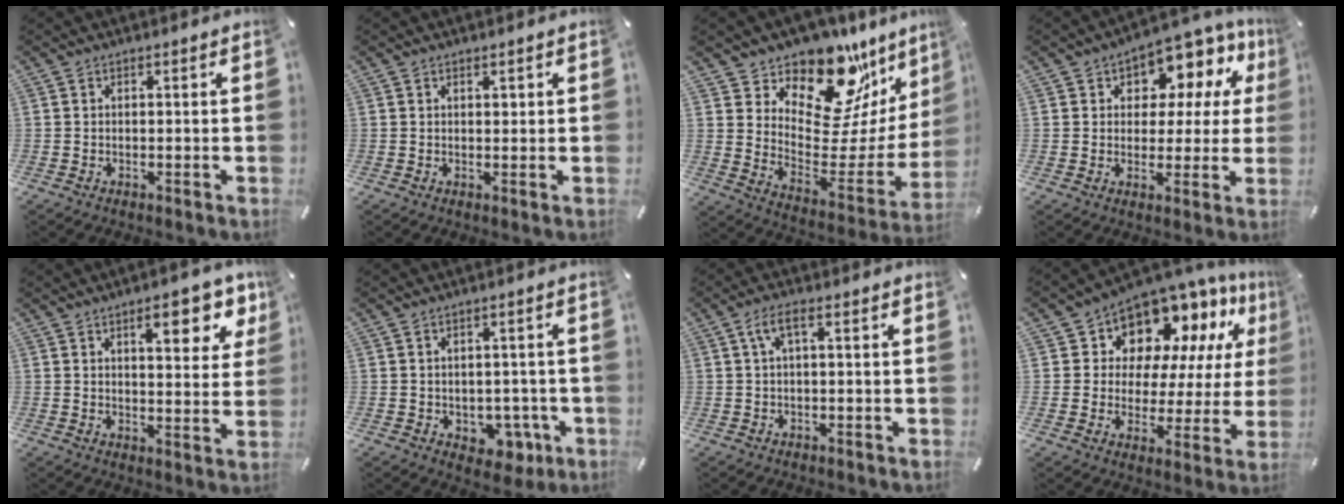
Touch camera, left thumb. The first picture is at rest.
{"total": 1.0, "force": [0.4, 0.7, 0.6], "torque": [-0.003, -0.001, 0.005]}
{"total": 17.2, "force": [13.8, 8.4, 5.9], "torque": [-0.074, -0.132, 0.231]}
{"total": 9.6, "force": [5.1, 6.5, 4.9], "torque": [-0.067, -0.044, 0.091]}
{"total": 11.6, "force": [6.1, 4.5, 8.9], "torque": [-0.107, -0.025, 0.095]}
{"total": 5.4, "force": [-0.8, 4.7, 2.7], "torque": [-0.021, -0.002, -0.013]}
{"total": 4.1, "force": [0.5, 1.2, 3.9], "torque": [-0.075, 0.010, 0.007]}
{"total": 12.6, "force": [9.8, 7.3, 2.7], "torque": [-0.052, -0.094, 0.176]}